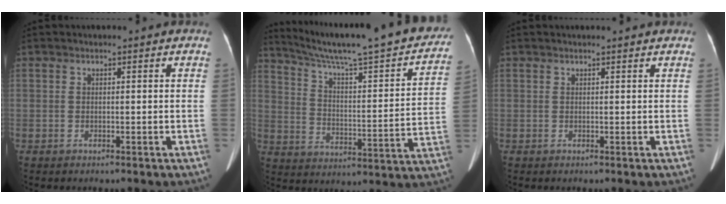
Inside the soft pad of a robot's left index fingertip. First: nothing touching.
{"total": 27.5, "force": [23.6, 2.6, 14.0], "torque": [-0.216, -0.038, 0.313]}
{"total": 2.0, "force": [1.9, -0.1, 0.6], "torque": [-0.012, 0.014, 0.023]}